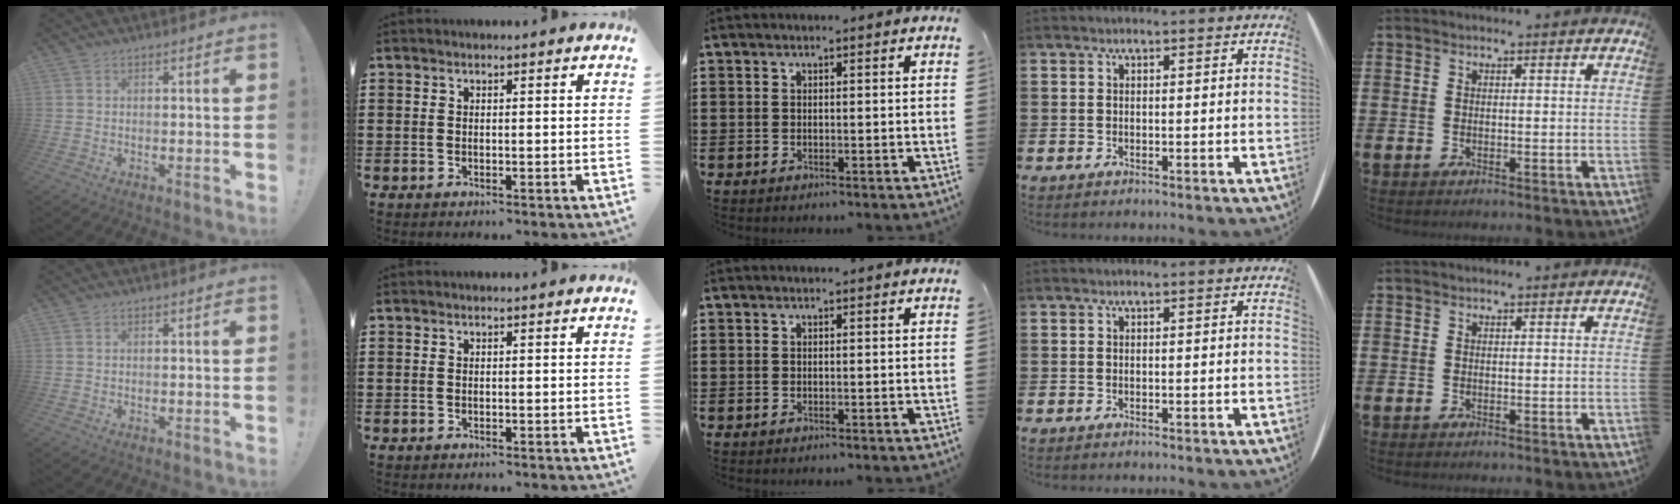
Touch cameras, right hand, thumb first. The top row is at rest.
{}